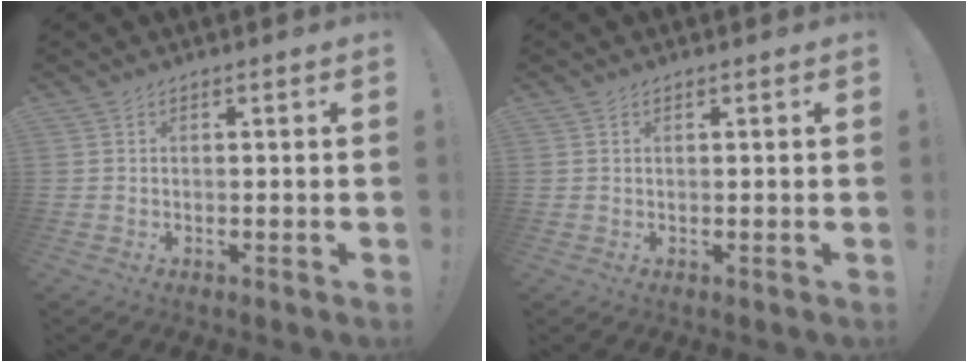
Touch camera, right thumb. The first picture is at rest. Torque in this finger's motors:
{"motor_torque": [-0.15, 0.03, -0.15, 0.08, 0.04]}